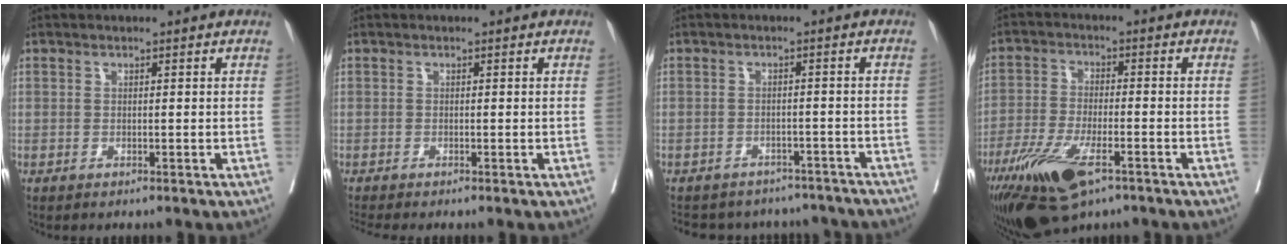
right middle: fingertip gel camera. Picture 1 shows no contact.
{"total": 1.5, "force": [-1.4, -0.6, 0.2], "torque": [-0.010, -0.007, -0.029]}
{"total": 15.2, "force": [-13.6, 5.9, 3.4], "torque": [-0.074, 0.010, -0.153]}
{"total": 12.4, "force": [-7.1, 3.6, 9.4], "torque": [-0.182, -0.025, -0.123]}